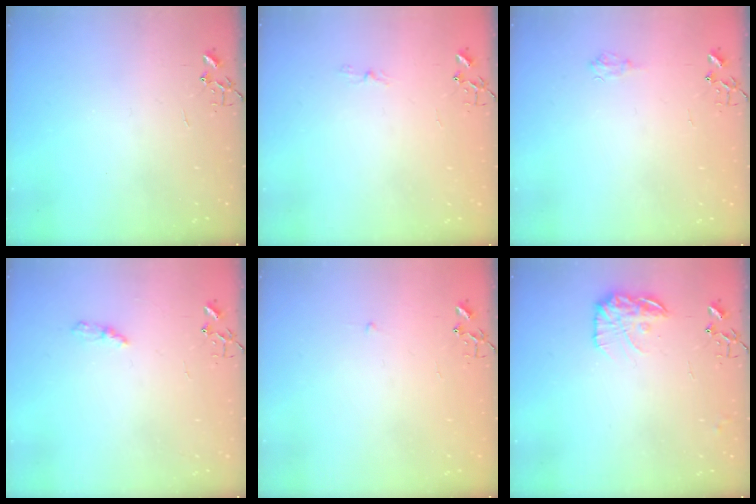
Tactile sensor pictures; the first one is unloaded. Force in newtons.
{"total": 3.5, "press": 3.5, "slide": 0.3}
{"total": 6.1, "press": 6.1, "slide": 0.8}
{"total": 4.2, "press": 4.2, "slide": 0.5}
{"total": 2.3, "press": 2.3, "slide": 0.3}
{"total": 13.3, "press": 13.3, "slide": 0.8}